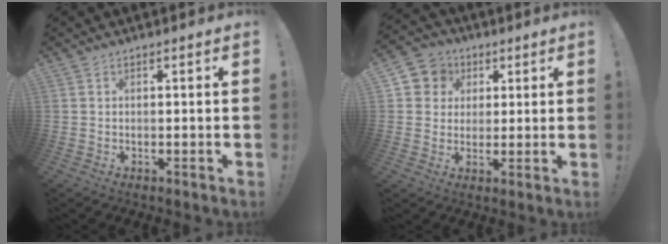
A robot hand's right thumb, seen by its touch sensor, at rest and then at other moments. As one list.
[{"total": 7.6, "force": [1.5, 7.3, 1.5], "torque": [-0.013, -0.005, 0.033]}]